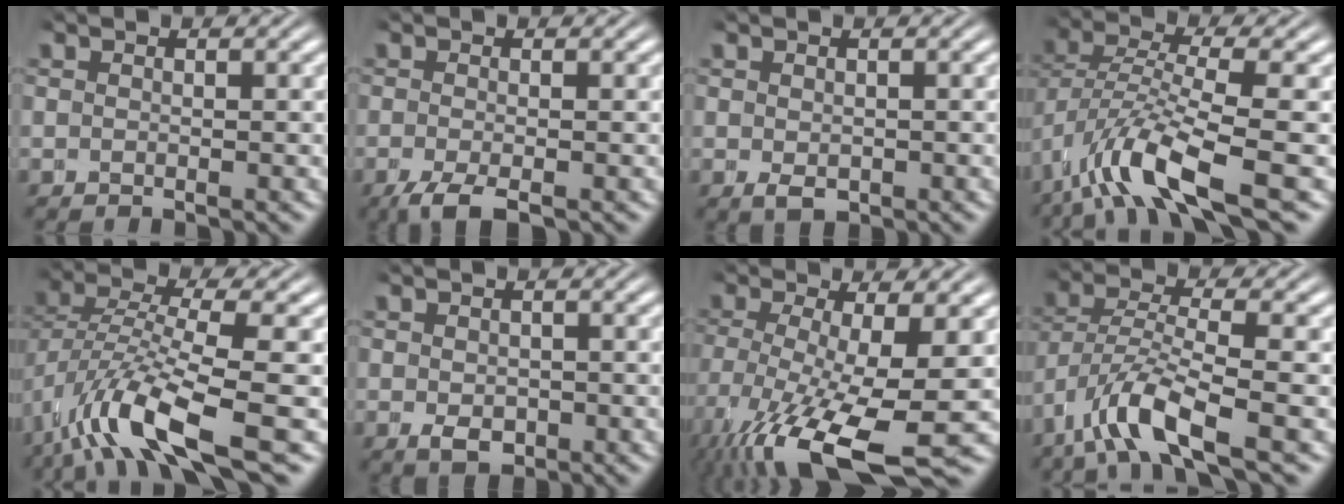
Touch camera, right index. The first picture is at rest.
{"total": 2.9, "force": [-2.0, 1.1, 1.6], "torque": [-0.043, -0.018, -0.023]}
{"total": 1.4, "force": [-0.5, 1.0, 0.9], "torque": [-0.019, -0.023, 0.006]}
{"total": 6.2, "force": [-2.5, 2.5, 5.2], "torque": [-0.128, -0.029, -0.024]}
{"total": 7.0, "force": [-2.9, 2.8, 5.8], "torque": [-0.136, -0.032, -0.029]}
{"total": 1.9, "force": [-0.6, 1.3, 1.1], "torque": [-0.020, -0.024, 0.004]}
{"total": 8.8, "force": [-4.0, 3.6, 6.9], "torque": [-0.153, -0.061, -0.031]}
{"total": 4.7, "force": [-1.6, 2.0, 3.9], "torque": [-0.102, -0.025, -0.012]}